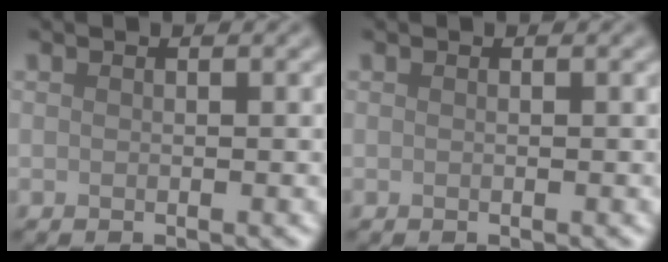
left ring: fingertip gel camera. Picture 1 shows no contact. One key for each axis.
{"total": 0.0}